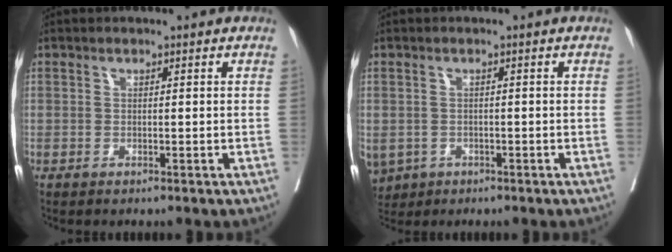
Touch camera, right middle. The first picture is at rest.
{"total": 7.5, "force": [-3.3, 6.2, 2.7], "torque": [-0.078, -0.002, -0.044]}